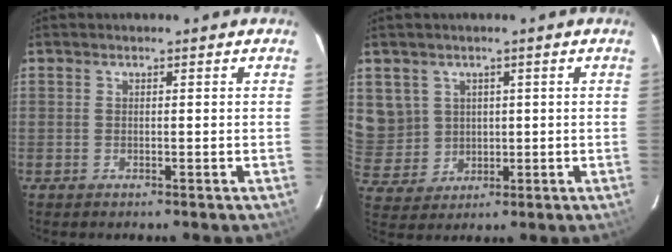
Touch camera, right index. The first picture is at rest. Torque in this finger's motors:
{"motor_torque": [0.07, 0.05, 0.03, 0.00]}